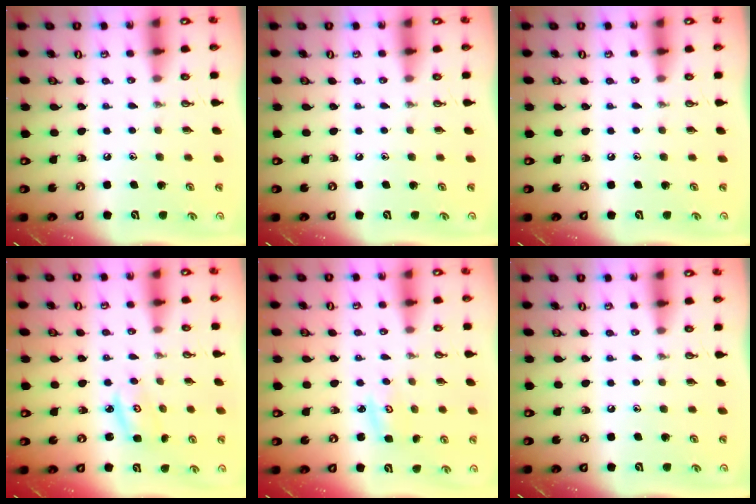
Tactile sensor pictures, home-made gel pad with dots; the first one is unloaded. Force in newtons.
{"total": 0.0}
{"total": 0.0}
{"total": 2.9, "press": 2.9, "slide": 0.2}
{"total": 2.8, "press": 2.8, "slide": 0.3}
{"total": 0.0}